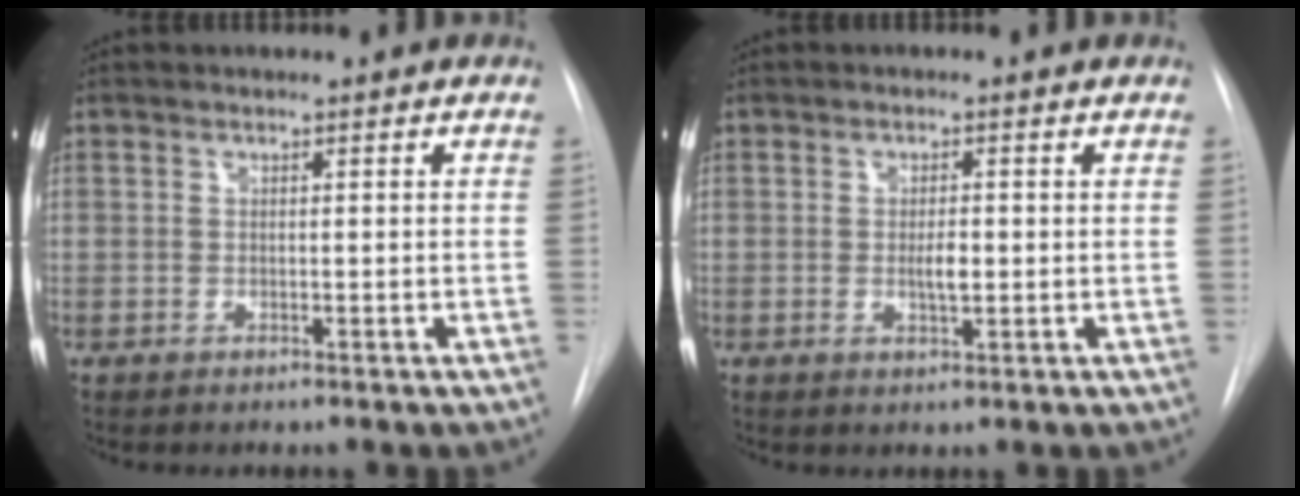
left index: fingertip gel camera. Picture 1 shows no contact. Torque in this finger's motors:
{"motor_torque": [0.53, 0.28, 0.06, 0.05]}